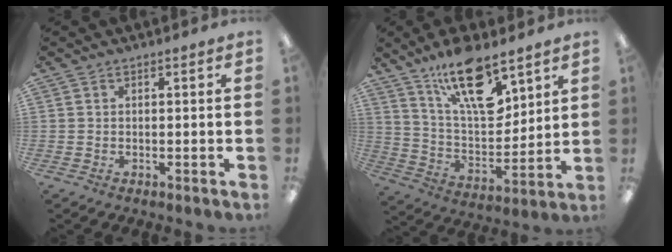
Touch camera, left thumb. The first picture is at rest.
{"total": 18.9, "force": [11.9, 7.9, 12.3], "torque": [-0.198, -0.061, 0.201]}